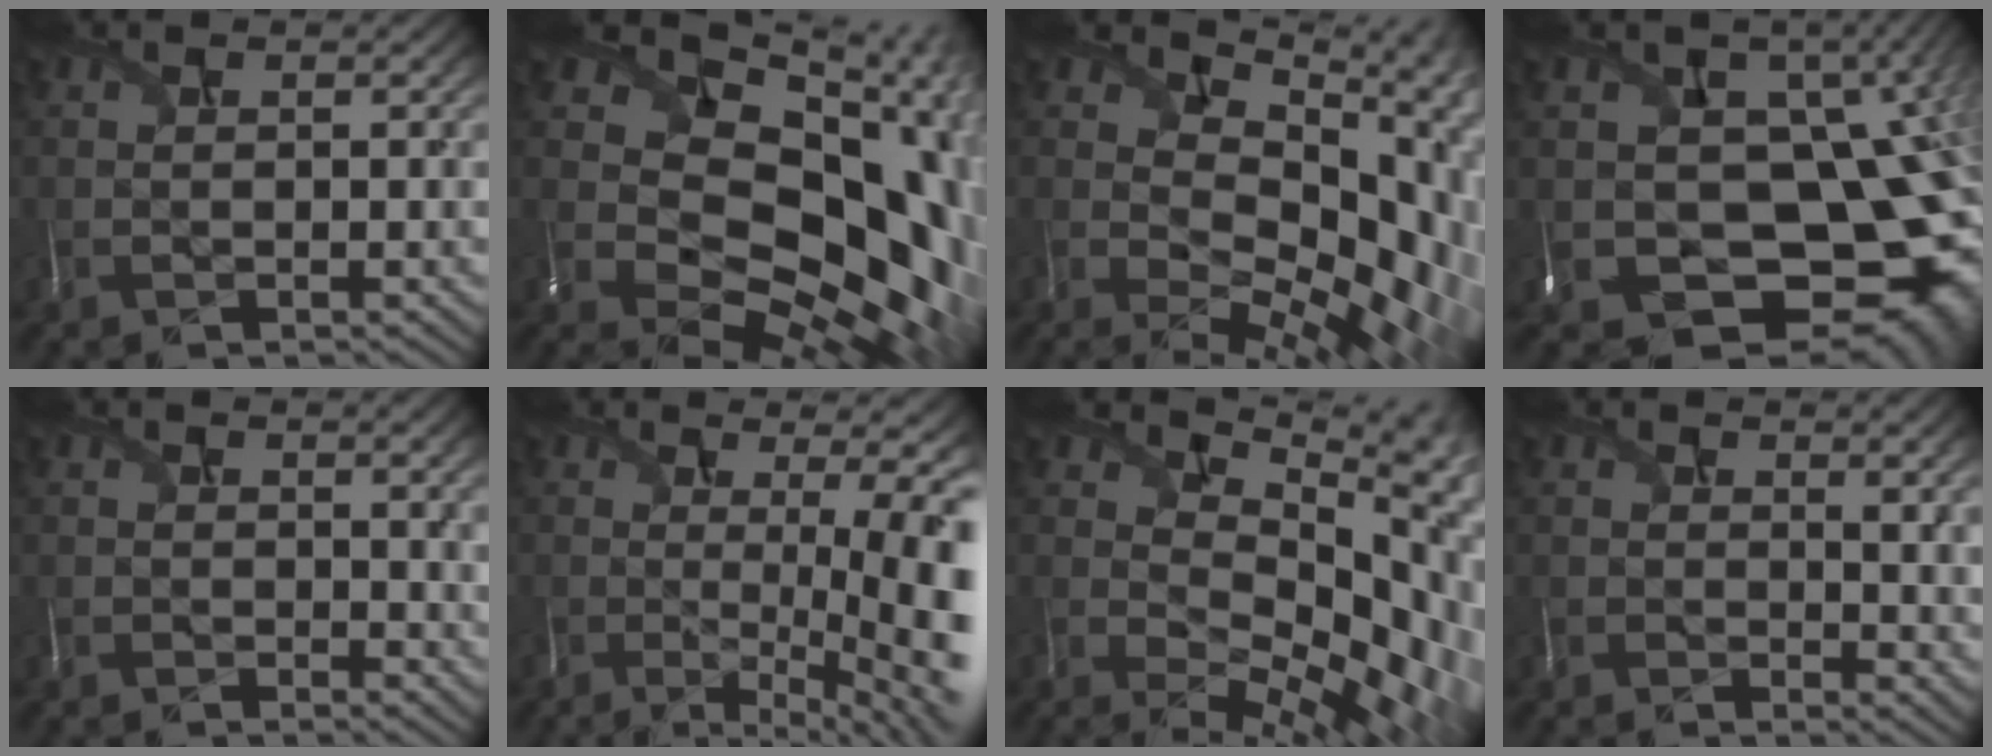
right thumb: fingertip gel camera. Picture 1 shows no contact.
{"total": 15.1, "force": [2.9, 11.2, 9.7], "torque": [-0.160, -0.037, 0.100]}
{"total": 12.1, "force": [2.5, 7.4, 9.2], "torque": [-0.168, -0.028, 0.078]}
{"total": 14.4, "force": [-3.4, 10.7, 9.0], "torque": [-0.124, -0.020, -0.014]}
{"total": 1.6, "force": [0.5, 0.6, 1.4], "torque": [-0.020, 0.000, 0.013]}
{"total": 13.1, "force": [-0.7, 4.5, 12.3], "torque": [-0.148, -0.005, 0.015]}
{"total": 13.1, "force": [2.5, 7.1, 10.8], "torque": [-0.177, -0.027, 0.080]}
{"total": 4.0, "force": [1.1, 1.7, 3.5], "torque": [-0.032, 0.007, 0.015]}